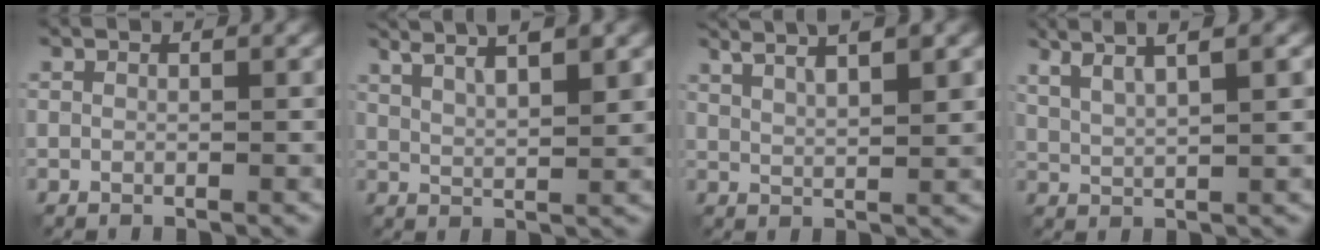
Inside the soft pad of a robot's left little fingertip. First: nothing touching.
{"total": 7.7, "force": [5.0, 2.2, 5.4], "torque": [-0.070, 0.024, 0.058]}
{"total": 7.0, "force": [4.5, 2.0, 5.0], "torque": [-0.064, 0.027, 0.052]}
{"total": 6.3, "force": [3.9, 1.7, 4.6], "torque": [-0.068, 0.024, 0.045]}